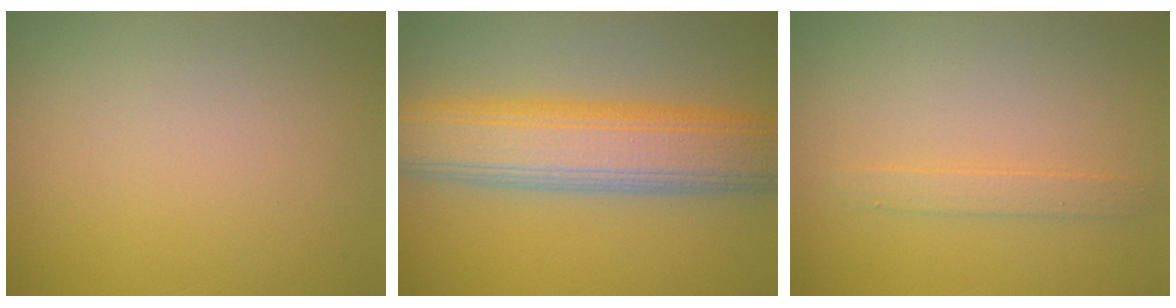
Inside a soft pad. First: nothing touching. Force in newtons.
{"total": 8.9, "press": 8.9, "slide": 0.4}
{"total": 1.4, "press": 1.4, "slide": 0.1}